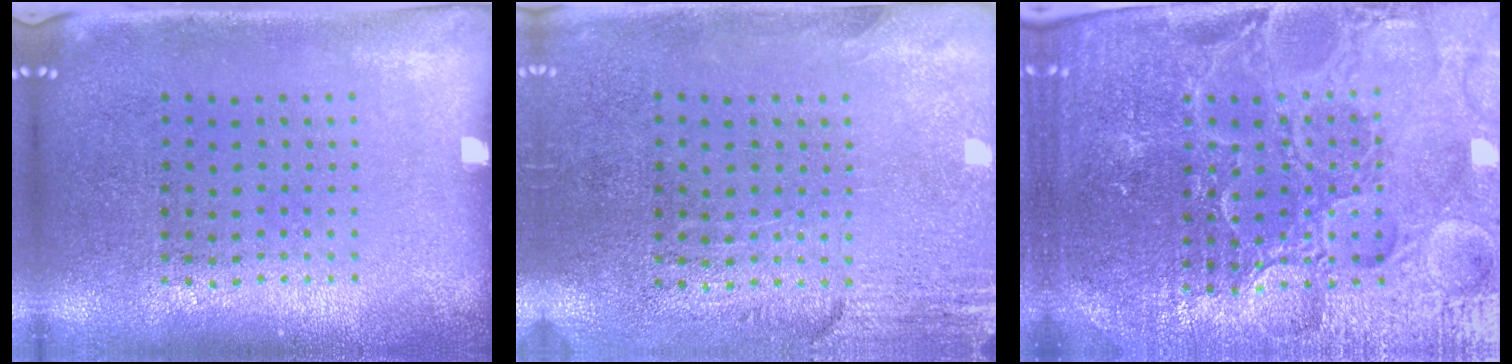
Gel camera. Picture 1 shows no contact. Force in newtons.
{"total": 2.8, "press": 2.5, "slide": 1.4}
{"total": 5.5, "press": 5.1, "slide": 2.1}